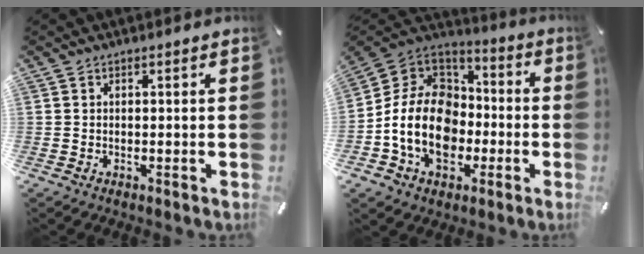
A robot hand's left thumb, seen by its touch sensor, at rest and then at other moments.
{"total": 17.5, "force": [-4.2, 13.6, 10.2], "torque": [-0.221, 0.022, -0.076]}